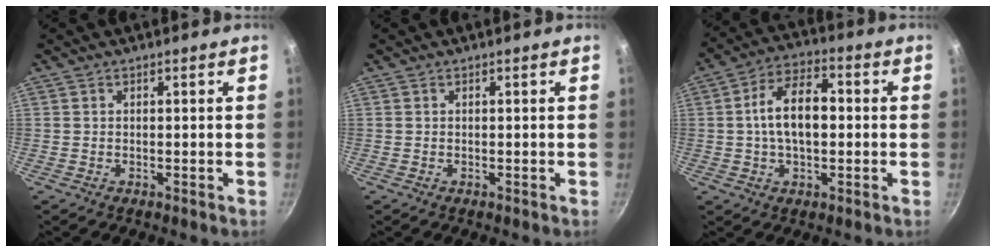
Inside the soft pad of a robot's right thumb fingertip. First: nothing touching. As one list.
[{"total": 0.0}, {"total": 11.6, "force": [0.4, 6.6, 9.5], "torque": [-0.141, 0.032, -0.003]}]